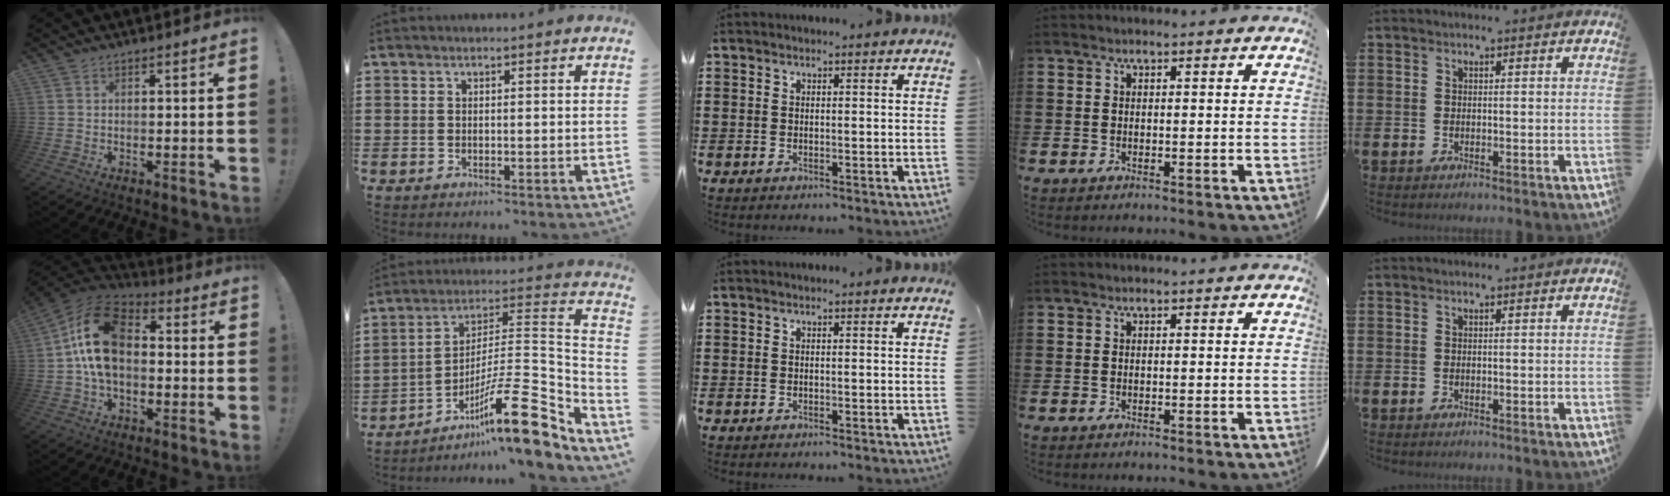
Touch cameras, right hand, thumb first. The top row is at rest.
{"thumb": {"total": 17.0, "force": [1.5, 11.0, 12.9], "torque": [-0.225, 0.017, 0.029]}, "index": {"total": 16.3, "force": [-9.3, 3.3, 13.0], "torque": [-0.196, 0.009, -0.160]}}